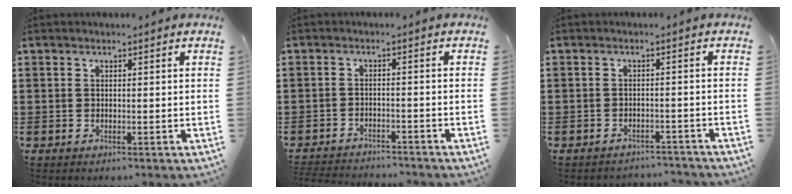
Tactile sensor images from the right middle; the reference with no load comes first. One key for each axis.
{"total": 2.7, "fx": -2.7, "fy": 0.2, "fz": -0.1, "tx": -0.005, "ty": -0.002, "tz": -0.058}
{"total": 1.9, "fx": -1.9, "fy": 0.2, "fz": 0.0, "tx": -0.007, "ty": 0.001, "tz": -0.042}